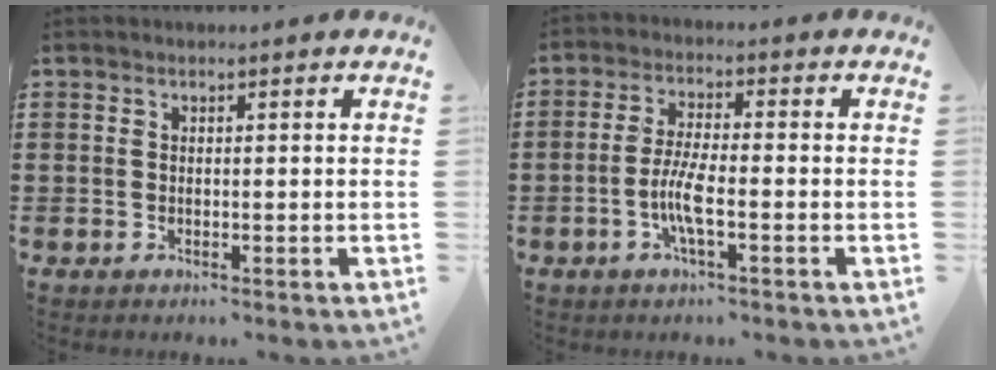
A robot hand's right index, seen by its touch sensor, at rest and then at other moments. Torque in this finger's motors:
{"motor_torque": [1.40, 0.73, 0.12, 0.05]}